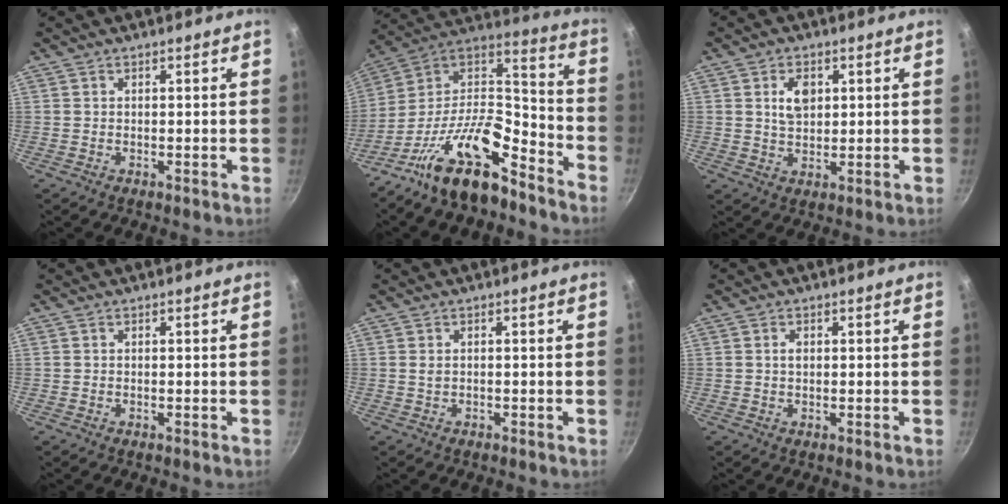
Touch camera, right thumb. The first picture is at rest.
{"total": 20.5, "force": [-12.8, 8.9, 13.3], "torque": [-0.209, 0.104, -0.235]}
{"total": 5.2, "force": [1.6, 3.5, 3.5], "torque": [-0.044, -0.009, 0.030]}
{"total": 0.0}
{"total": 0.7, "force": [-0.2, 0.4, 0.5], "torque": [-0.013, 0.008, -0.003]}
{"total": 1.2, "force": [0.3, 0.8, 0.8], "torque": [-0.011, 0.000, 0.005]}